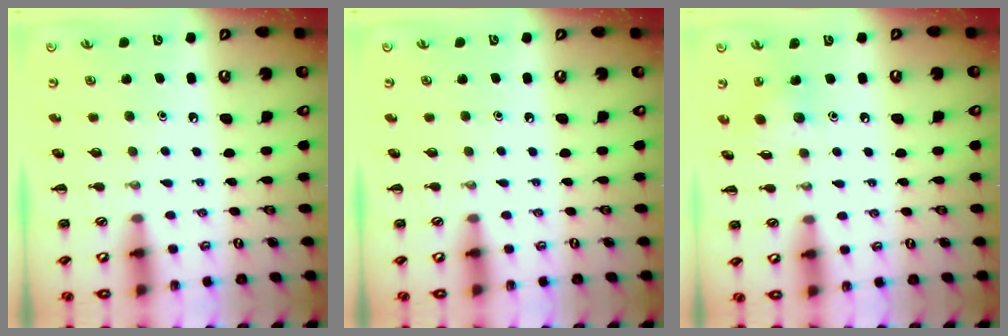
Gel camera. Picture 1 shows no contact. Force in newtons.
{"total": 0.0}
{"total": 5.2, "press": 5.1, "slide": 0.8}